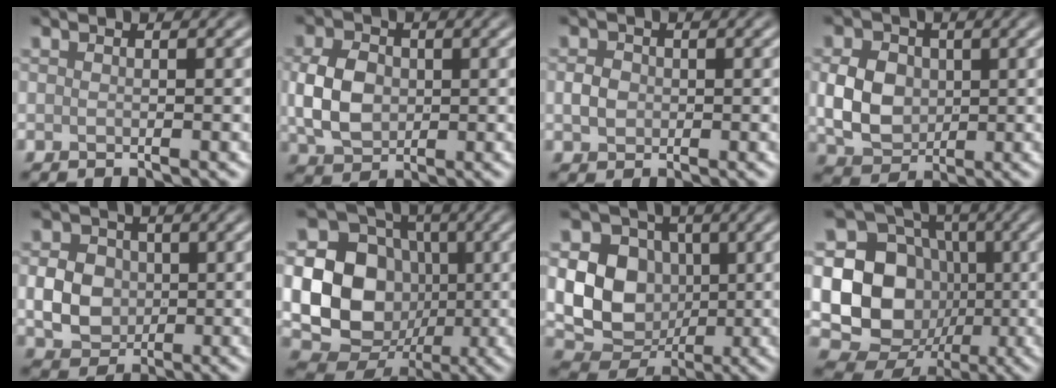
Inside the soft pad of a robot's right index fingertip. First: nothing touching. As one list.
[{"total": 5.0, "force": [0.1, 3.7, 3.3], "torque": [-0.074, 0.001, 0.001]}, {"total": 1.7, "force": [0.0, 1.5, 0.9], "torque": [-0.019, 0.000, -0.006]}, {"total": 4.9, "force": [0.2, 3.8, 3.1], "torque": [-0.066, -0.002, 0.003]}, {"total": 4.1, "force": [-0.1, 3.4, 2.2], "torque": [-0.044, -0.001, -0.002]}, {"total": 12.2, "force": [-1.0, 10.5, 6.2], "torque": [-0.117, -0.016, -0.037]}, {"total": 8.0, "force": [0.1, 6.5, 4.6], "torque": [-0.082, -0.006, -0.005]}, {"total": 10.8, "force": [-1.1, 9.3, 5.5], "torque": [-0.090, -0.008, -0.041]}]